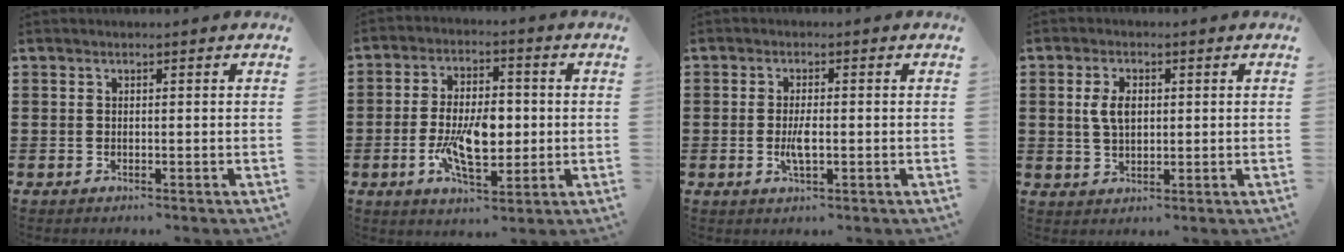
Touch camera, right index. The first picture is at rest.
{"total": 9.9, "force": [-1.4, 4.8, 8.5], "torque": [-0.169, -0.001, -0.029]}
{"total": 3.4, "force": [-0.6, 1.1, 3.2], "torque": [-0.070, -0.004, -0.015]}
{"total": 4.4, "force": [0.7, 2.4, 3.5], "torque": [-0.082, 0.008, 0.009]}